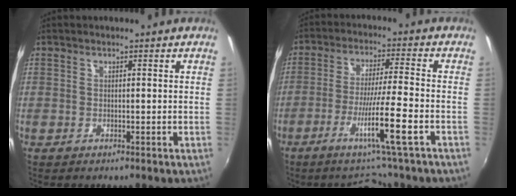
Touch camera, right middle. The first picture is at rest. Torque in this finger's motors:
{"motor_torque": [1.07, -1.07, 0.22, 0.18]}